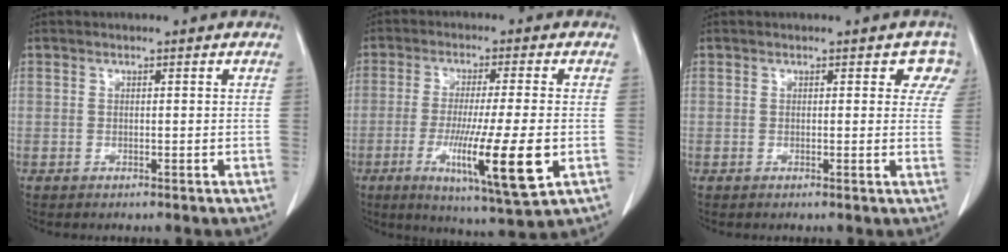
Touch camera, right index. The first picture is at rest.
{"total": 13.6, "force": [-3.6, 0.3, 13.1], "torque": [-0.222, -0.038, -0.055]}
{"total": 3.9, "force": [2.3, 2.2, 2.3], "torque": [-0.005, 0.005, 0.011]}